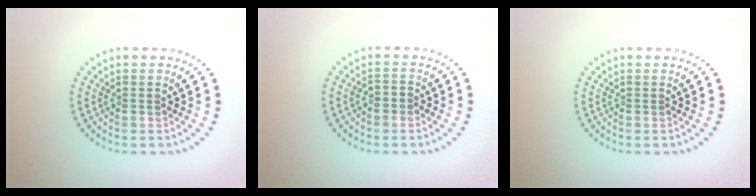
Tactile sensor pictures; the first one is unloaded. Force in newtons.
{"total": 1.2, "press": 1.0, "slide": 0.6}
{"total": 0.0}